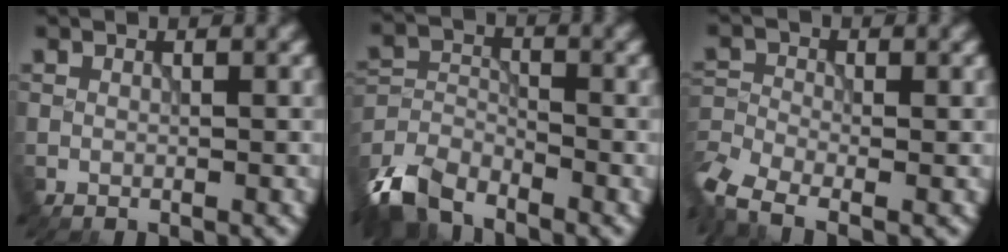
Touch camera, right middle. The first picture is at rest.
{"total": 6.7, "force": [-5.3, 2.8, 2.9], "torque": [-0.061, -0.012, -0.115]}
{"total": 5.0, "force": [-3.2, 2.3, 3.1], "torque": [-0.076, -0.011, -0.070]}